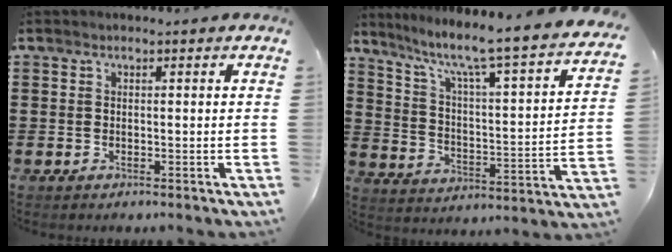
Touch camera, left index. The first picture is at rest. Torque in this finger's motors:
{"motor_torque": [2.14, 0.00, 0.40, 0.21]}